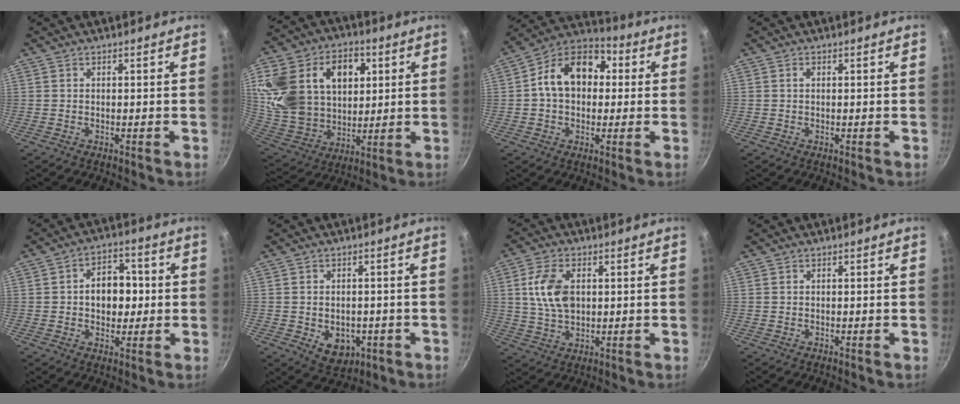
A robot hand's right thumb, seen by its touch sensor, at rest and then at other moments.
{"total": 25.7, "force": [7.3, 18.6, 16.1], "torque": [-0.290, -0.001, 0.134]}
{"total": 14.8, "force": [1.8, 10.8, 10.0], "torque": [-0.125, 0.034, 0.005]}
{"total": 0.7, "force": [0.2, 0.4, 0.5], "torque": [-0.009, 0.003, 0.004]}
{"total": 9.6, "force": [0.3, 6.9, 6.6], "torque": [-0.056, 0.014, -0.002]}
{"total": 7.1, "force": [-1.9, 5.2, 4.4], "torque": [-0.041, 0.001, -0.016]}
{"total": 9.5, "force": [1.7, 5.9, 7.2], "torque": [-0.126, -0.003, 0.032]}
{"total": 0.0}